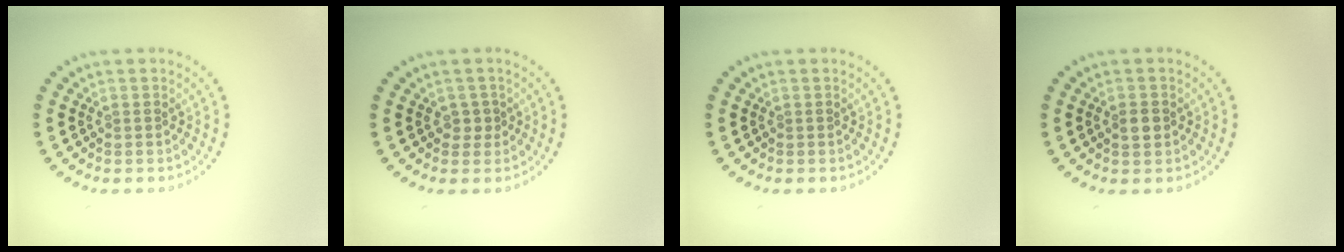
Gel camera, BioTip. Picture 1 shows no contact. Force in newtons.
{"total": 1.0, "press": 0.9, "slide": 0.6}
{"total": 0.0}
{"total": 1.5, "press": 1.5, "slide": 0.3}